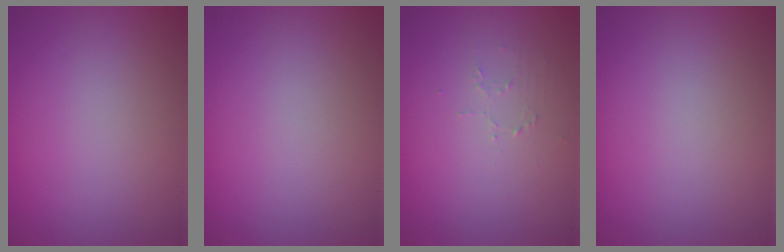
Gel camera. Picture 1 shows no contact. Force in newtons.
{"total": 0.0}
{"total": 0.7, "press": 0.4, "slide": 0.6}
{"total": 0.0}